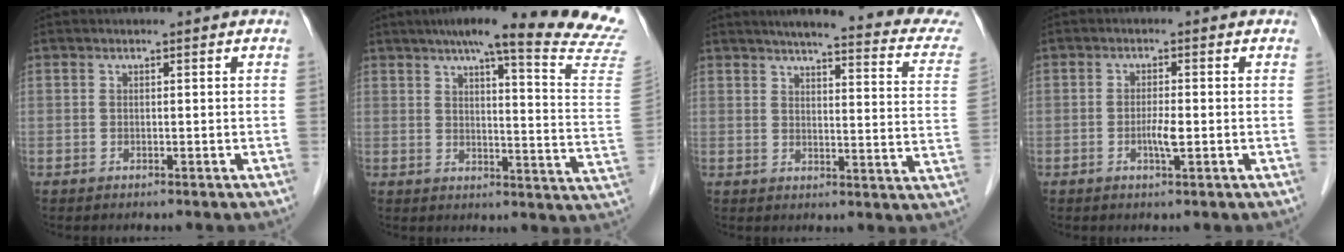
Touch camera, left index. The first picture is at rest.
{"total": 22.9, "force": [19.9, -0.8, 11.3], "torque": [-0.149, -0.064, 0.230]}
{"total": 21.3, "force": [18.8, 1.9, 9.8], "torque": [-0.114, -0.035, 0.209]}
{"total": 2.4, "force": [-0.6, 0.2, 2.3], "torque": [-0.045, -0.002, -0.012]}